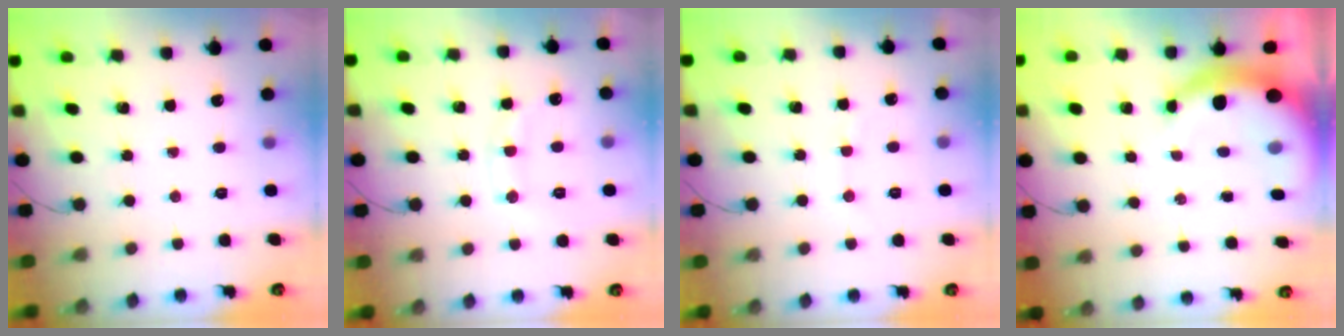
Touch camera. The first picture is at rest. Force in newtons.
{"total": 10.5, "press": 10.5, "slide": 0.9}
{"total": 3.1, "press": 3.0, "slide": 0.8}
{"total": 6.3, "press": 6.2, "slide": 1.3}